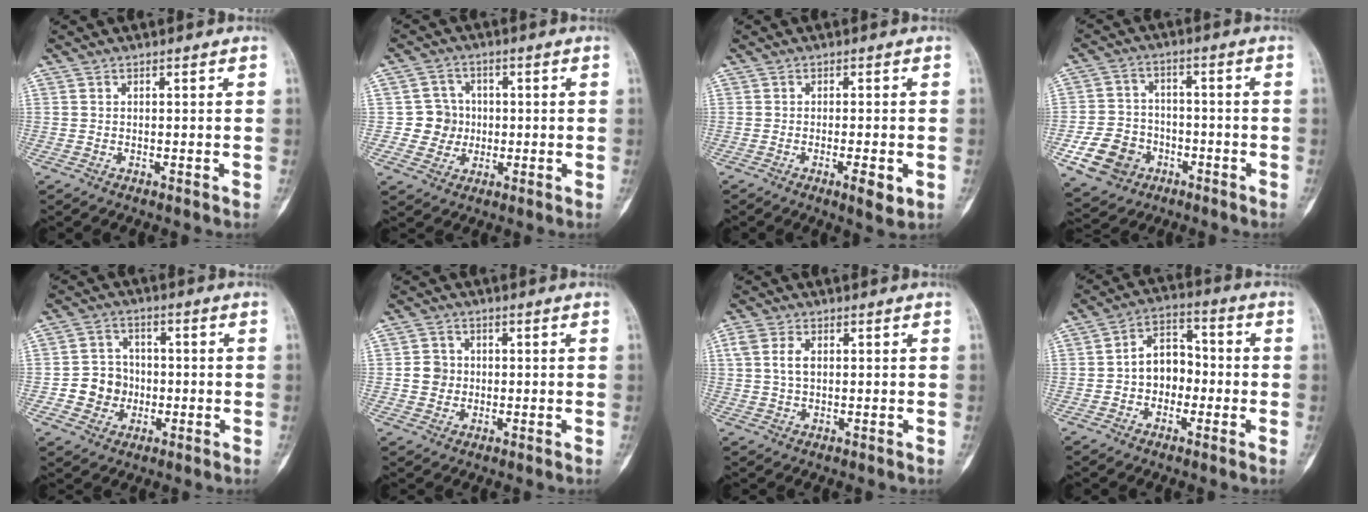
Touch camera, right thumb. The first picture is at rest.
{"total": 6.0, "force": [-0.4, 5.9, 0.9], "torque": [0.020, 0.013, -0.011]}
{"total": 4.4, "force": [-1.5, 1.1, 4.0], "torque": [-0.058, -0.003, -0.020]}
{"total": 10.5, "force": [-4.3, 8.6, 4.2], "torque": [-0.053, 0.028, -0.069]}
{"total": 7.5, "force": [-1.5, 6.9, 2.4], "torque": [-0.009, 0.016, -0.027]}
{"total": 4.1, "force": [-0.1, 3.9, 1.3], "torque": [-0.004, 0.006, -0.004]}
{"total": 4.0, "force": [0.8, 2.4, 3.1], "torque": [-0.069, 0.003, 0.015]}
{"total": 8.6, "force": [-1.2, 6.4, 5.6], "torque": [-0.055, 0.034, -0.034]}